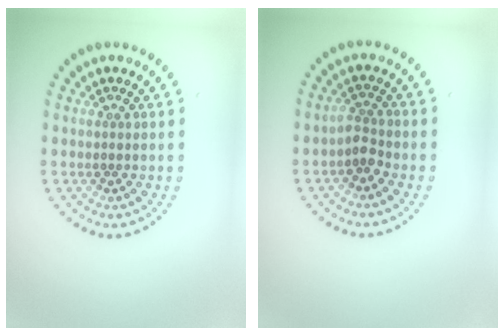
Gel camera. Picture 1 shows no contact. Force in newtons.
{"total": 1.8, "press": 1.3, "slide": 1.2}